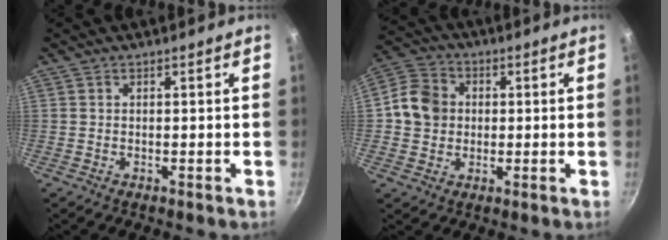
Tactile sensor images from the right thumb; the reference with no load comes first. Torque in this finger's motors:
{"motor_torque": [-0.70, 0.43, -0.28, 0.24, 0.00]}